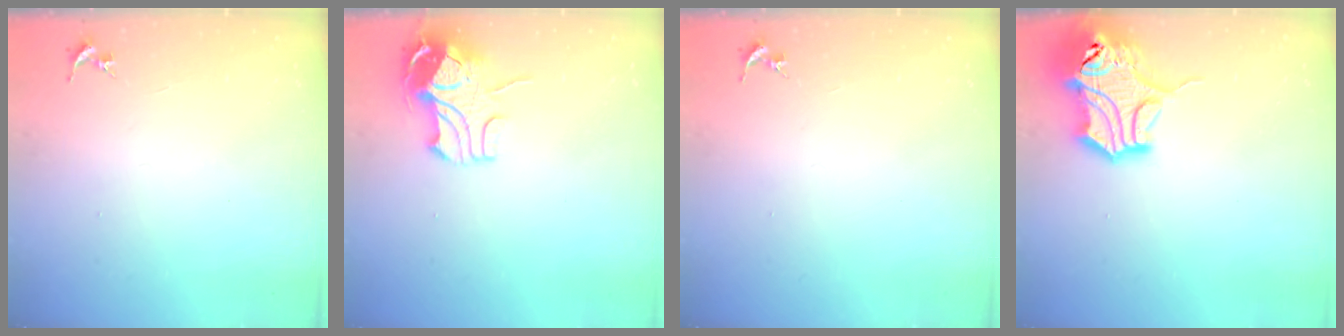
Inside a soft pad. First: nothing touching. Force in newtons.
{"total": 12.4, "press": 12.3, "slide": 1.3}
{"total": 0.0}
{"total": 16.0, "press": 15.8, "slide": 2.5}